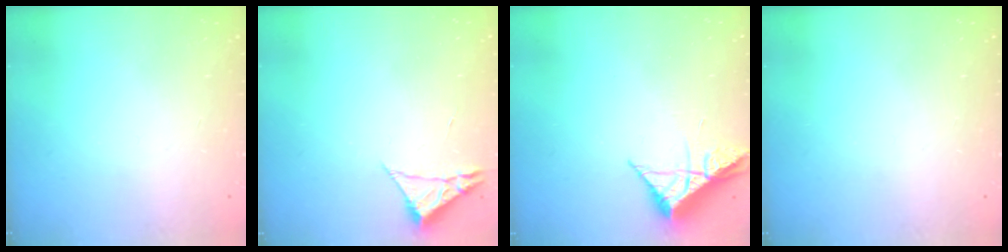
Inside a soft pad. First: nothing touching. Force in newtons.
{"total": 2.3, "press": 2.3, "slide": 0.4}
{"total": 7.0, "press": 7.0, "slide": 0.3}
{"total": 0.0}